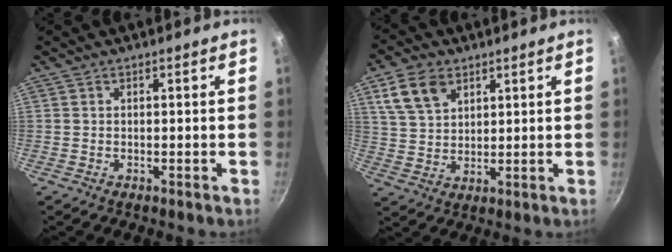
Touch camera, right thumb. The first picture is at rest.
{"total": 9.2, "force": [4.6, 6.1, 5.2], "torque": [-0.084, -0.006, 0.092]}